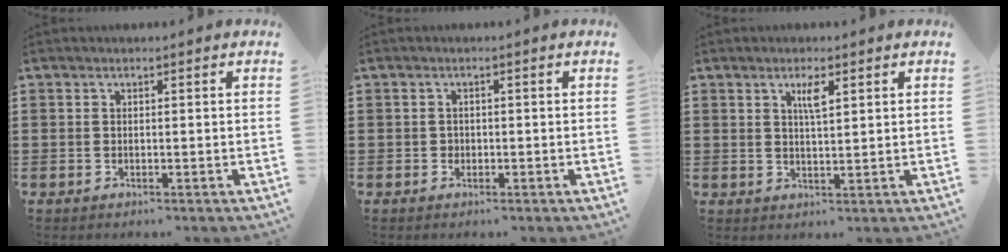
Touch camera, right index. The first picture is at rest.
{"total": 0.8, "force": [0.0, 0.8, 0.2], "torque": [-0.006, 0.004, -0.001]}
{"total": 2.8, "force": [1.3, 0.6, 2.4], "torque": [-0.043, 0.000, 0.020]}